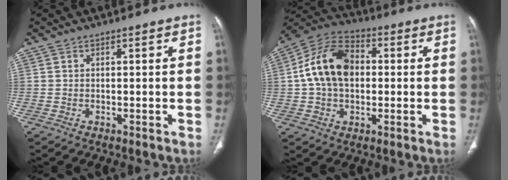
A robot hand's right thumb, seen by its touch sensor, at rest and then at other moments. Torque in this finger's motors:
{"motor_torque": [0.64, 1.01, 0.59, -0.63, 0.15]}